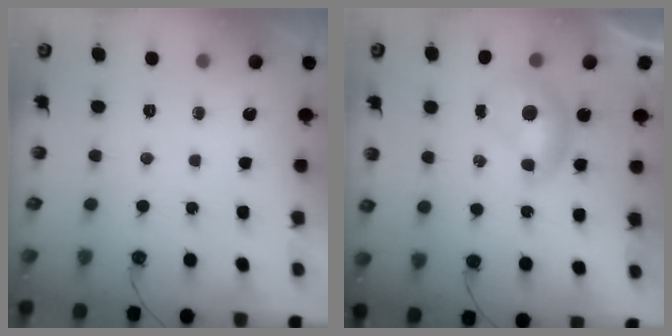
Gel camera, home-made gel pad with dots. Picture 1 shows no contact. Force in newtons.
{"total": 0.0}